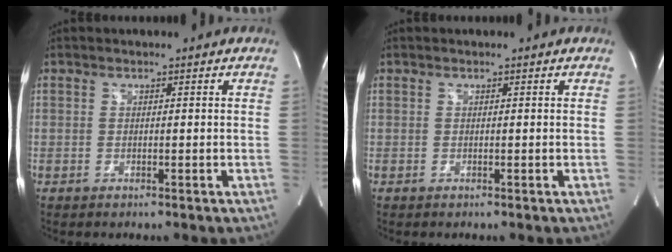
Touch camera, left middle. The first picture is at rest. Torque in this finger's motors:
{"motor_torque": [0.00, 0.00, 0.00, 0.00]}